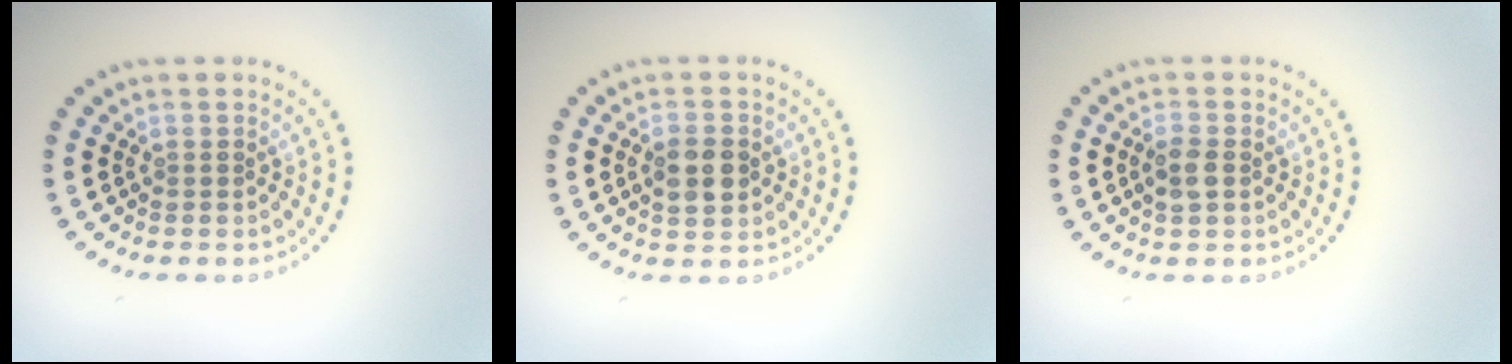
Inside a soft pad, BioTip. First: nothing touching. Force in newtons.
{"total": 3.3, "press": 3.3, "slide": 0.1}
{"total": 1.9, "press": 1.9, "slide": 0.3}